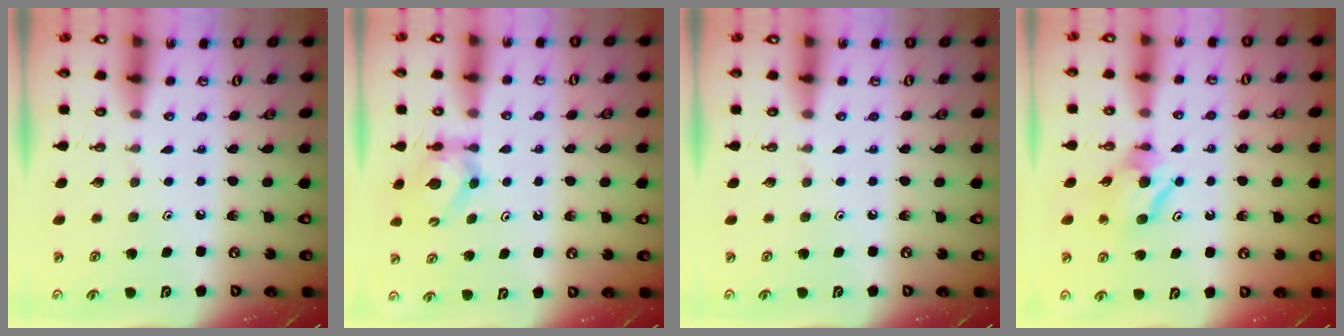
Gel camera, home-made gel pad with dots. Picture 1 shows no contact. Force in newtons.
{"total": 5.1, "press": 5.0, "slide": 0.9}
{"total": 0.0}
{"total": 7.9, "press": 7.9, "slide": 0.2}